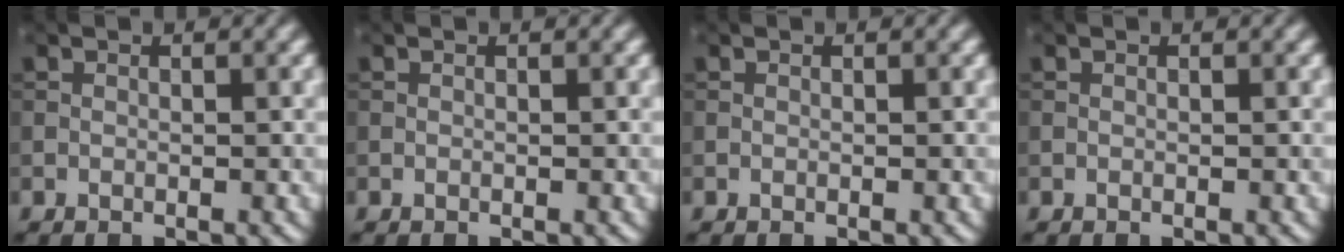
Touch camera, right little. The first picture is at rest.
{"total": 0.0}
{"total": 0.0}
{"total": 0.0}